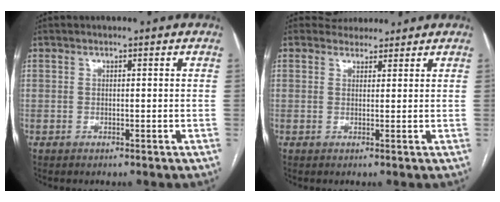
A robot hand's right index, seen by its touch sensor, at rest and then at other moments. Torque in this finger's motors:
{"motor_torque": [0.51, -0.26, 0.02, 0.01]}